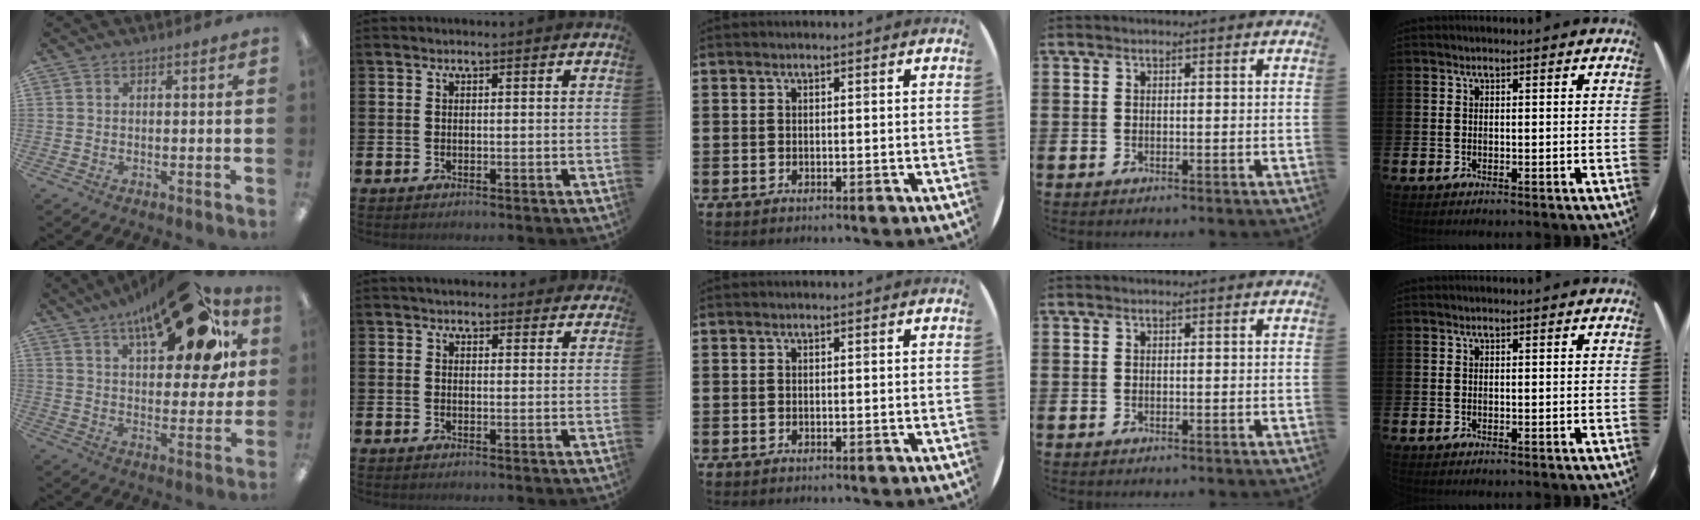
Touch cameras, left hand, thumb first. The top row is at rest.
{"thumb": {"total": 24.4, "force": [14.3, 9.8, 17.1], "torque": [-0.232, -0.080, 0.226]}, "index": {"total": 3.4, "force": [3.2, 1.0, 0.2], "torque": [0.004, -0.016, 0.058]}}